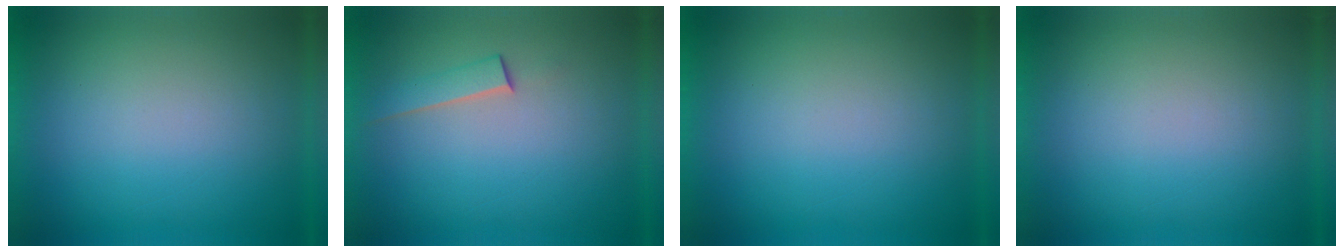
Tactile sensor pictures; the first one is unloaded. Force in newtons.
{"total": 1.8}
{"total": 0.0}
{"total": 1.1}